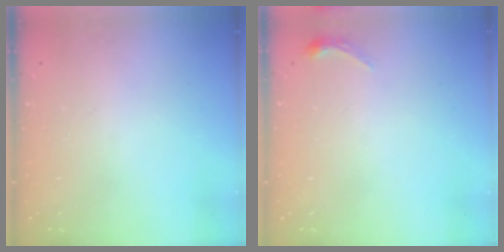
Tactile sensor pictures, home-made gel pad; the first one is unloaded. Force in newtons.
{"total": 3.4, "press": 3.3, "slide": 0.6}